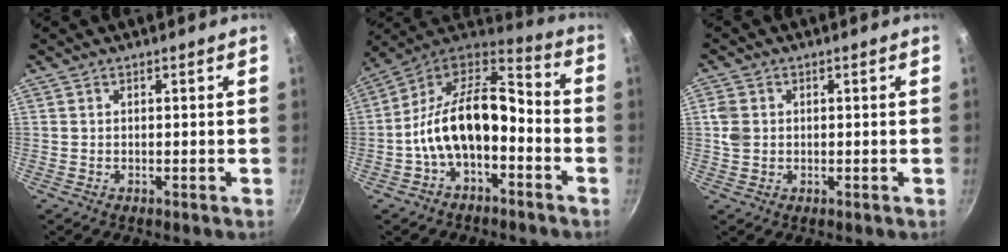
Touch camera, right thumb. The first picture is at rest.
{"total": 17.3, "force": [-3.8, 9.8, 13.7], "torque": [-0.219, 0.072, -0.071]}
{"total": 3.7, "force": [0.4, 3.0, 2.1], "torque": [-0.044, 0.003, 0.008]}